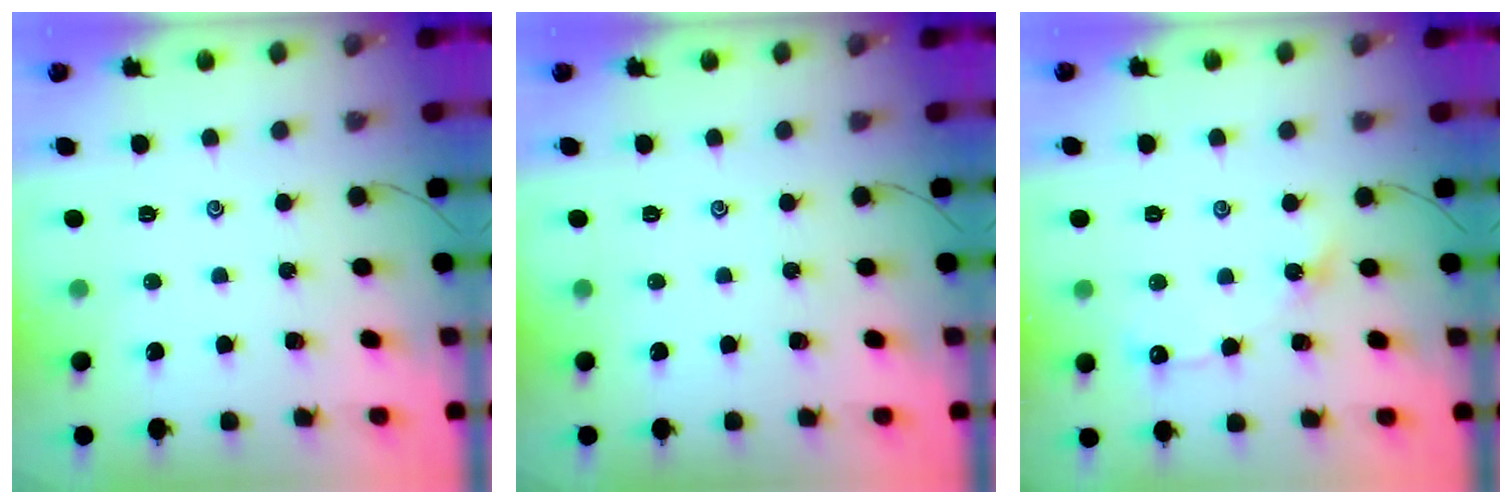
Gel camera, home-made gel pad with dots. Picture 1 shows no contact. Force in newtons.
{"total": 0.0}
{"total": 4.2, "press": 4.2, "slide": 0.5}